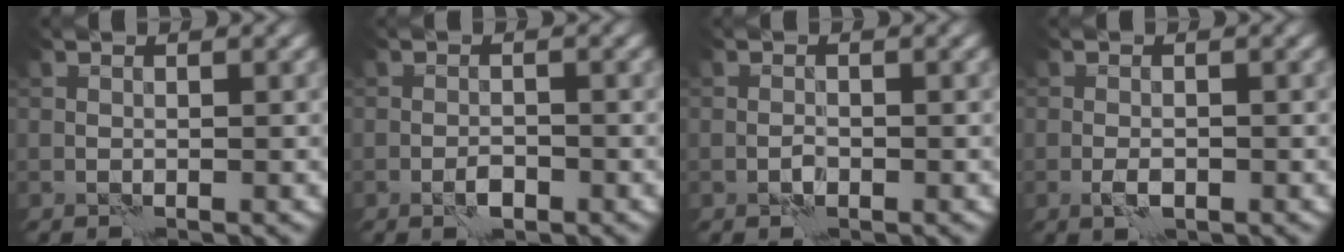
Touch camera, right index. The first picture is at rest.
{"total": 1.4, "force": [-1.0, 0.4, 0.9], "torque": [-0.014, 0.006, -0.020]}
{"total": 1.0, "force": [-0.6, 0.5, 0.6], "torque": [-0.011, 0.003, -0.012]}
{"total": 1.4, "force": [-0.8, 0.5, 1.1], "torque": [-0.021, 0.004, -0.015]}